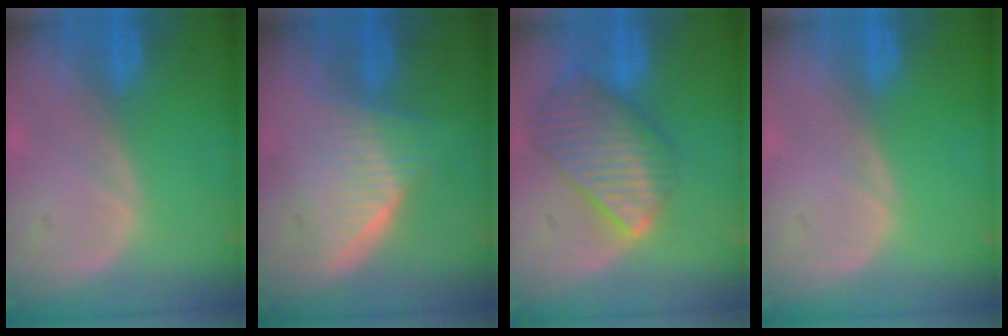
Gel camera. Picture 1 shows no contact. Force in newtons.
{"total": 5.7, "press": 5.7, "slide": 0.7}
{"total": 9.8, "press": 8.5, "slide": 4.8}
{"total": 0.0}